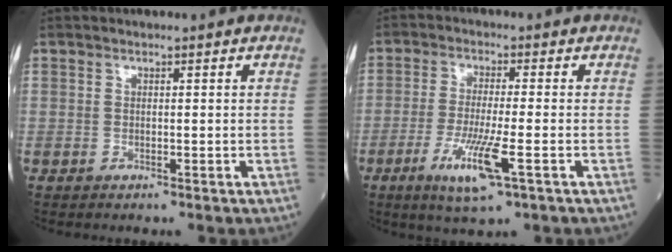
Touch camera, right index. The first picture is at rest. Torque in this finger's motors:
{"motor_torque": [0.26, -0.14, 0.15, 0.07]}